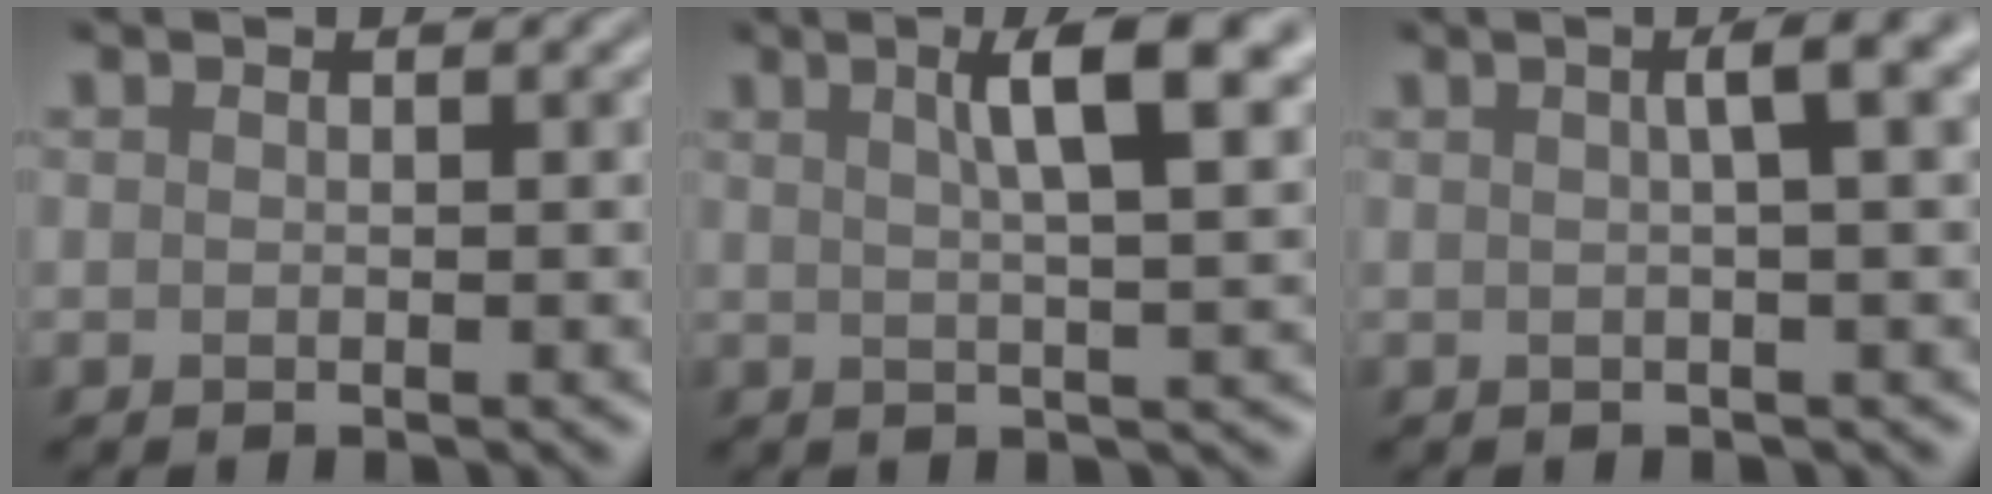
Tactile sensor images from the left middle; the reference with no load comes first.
{"total": 6.2, "force": [2.5, 1.4, 5.5], "torque": [-0.061, 0.005, 0.032]}
{"total": 4.6, "force": [1.2, 1.2, 4.3], "torque": [-0.045, 0.012, 0.009]}